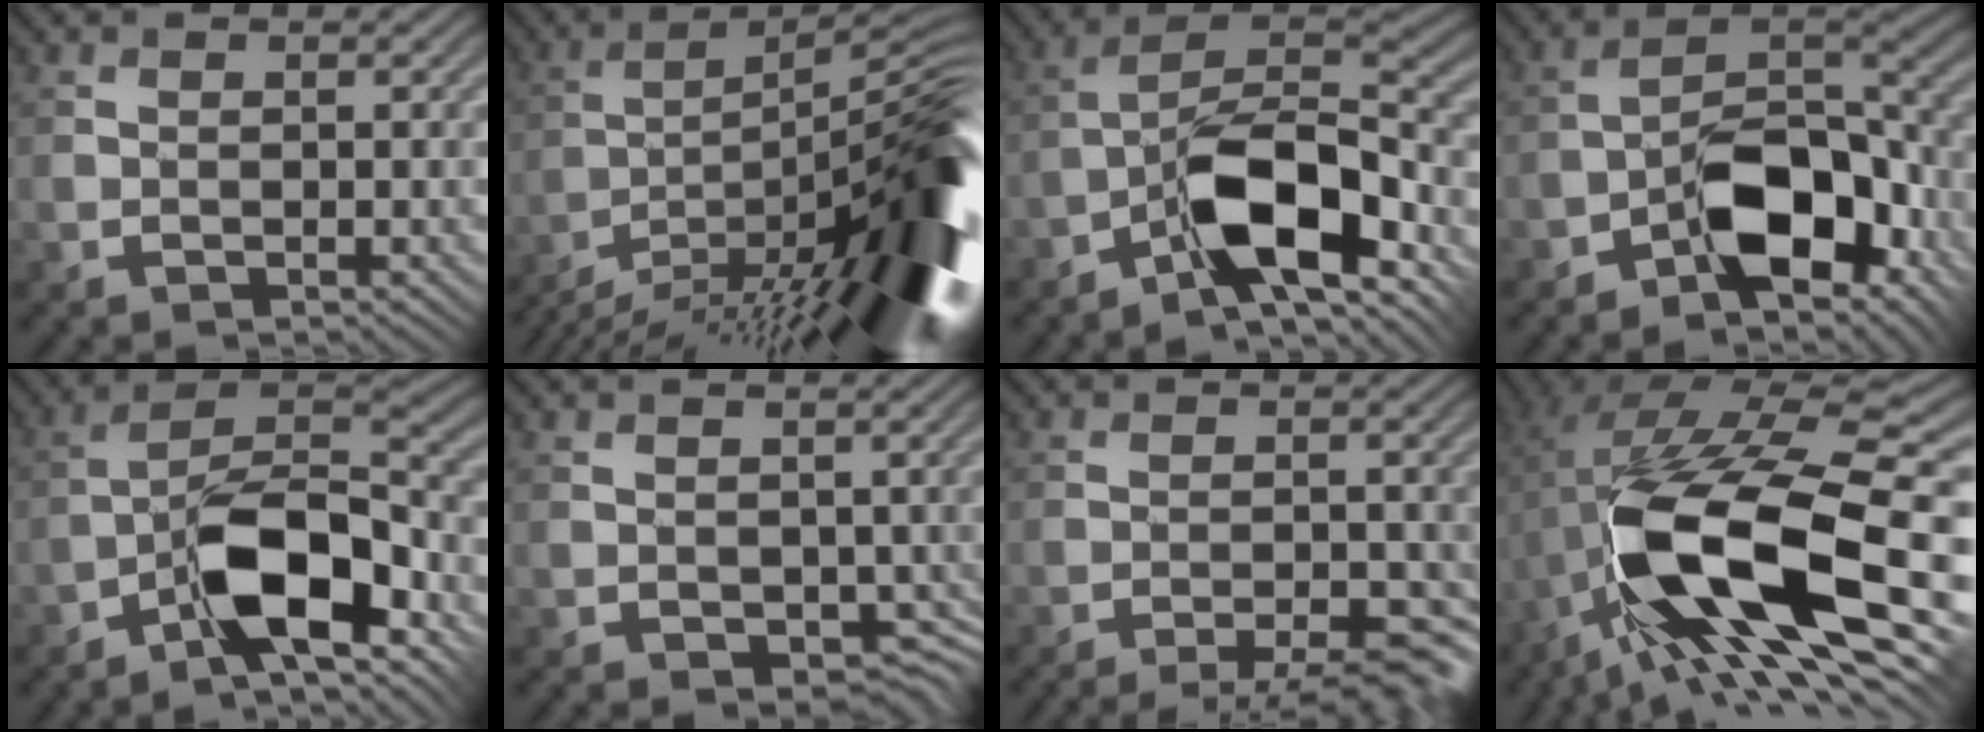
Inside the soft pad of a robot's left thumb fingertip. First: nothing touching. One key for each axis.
{"total": 16.7, "fx": -11.5, "fy": 2.7, "fz": 11.8, "tx": -0.159, "ty": 0.009, "tz": -0.191}
{"total": 10.5, "fx": -6.1, "fy": 3.4, "fz": 7.9, "tx": -0.126, "ty": 0.013, "tz": -0.130}
{"total": 9.4, "fx": -5.2, "fy": 4.5, "fz": 6.4, "tx": -0.089, "ty": 0.008, "tz": -0.104}
{"total": 10.2, "fx": -5.6, "fy": 3.7, "fz": 7.7, "tx": -0.123, "ty": 0.011, "tz": -0.118}
{"total": 2.6, "fx": -0.3, "fy": 2.1, "fz": 1.5, "tx": -0.035, "ty": -0.016, "tz": -0.003}
{"total": 6.8, "fx": -5.7, "fy": 1.0, "fz": 3.7, "tx": -0.058, "ty": 0.004, "tz": -0.075}
{"total": 17.6, "fx": -4.7, "fy": 6.1, "fz": 15.8, "tx": -0.299, "ty": 0.000, "tz": -0.087}